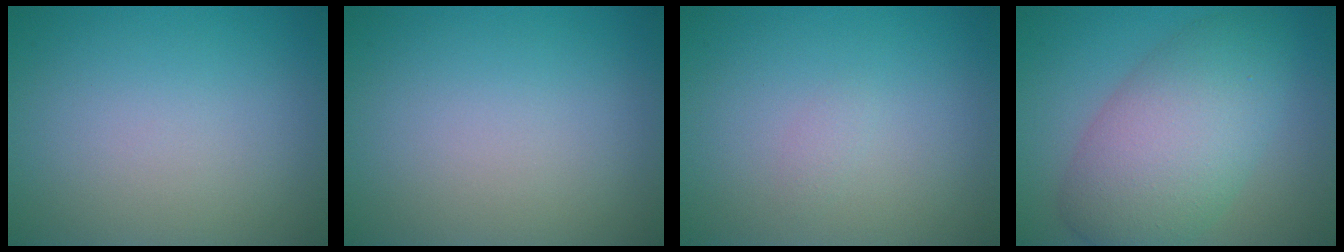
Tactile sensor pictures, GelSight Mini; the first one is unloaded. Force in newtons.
{"total": 0.0}
{"total": 0.6, "press": 0.6, "slide": 0.1}
{"total": 8.4, "press": 8.3, "slide": 0.4}